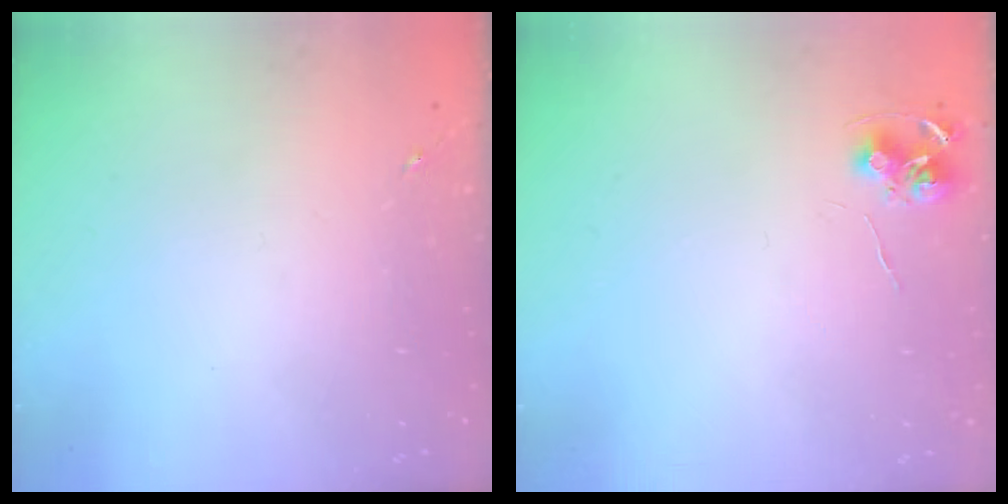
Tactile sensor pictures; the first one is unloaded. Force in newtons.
{"total": 7.9, "press": 7.9, "slide": 0.5}